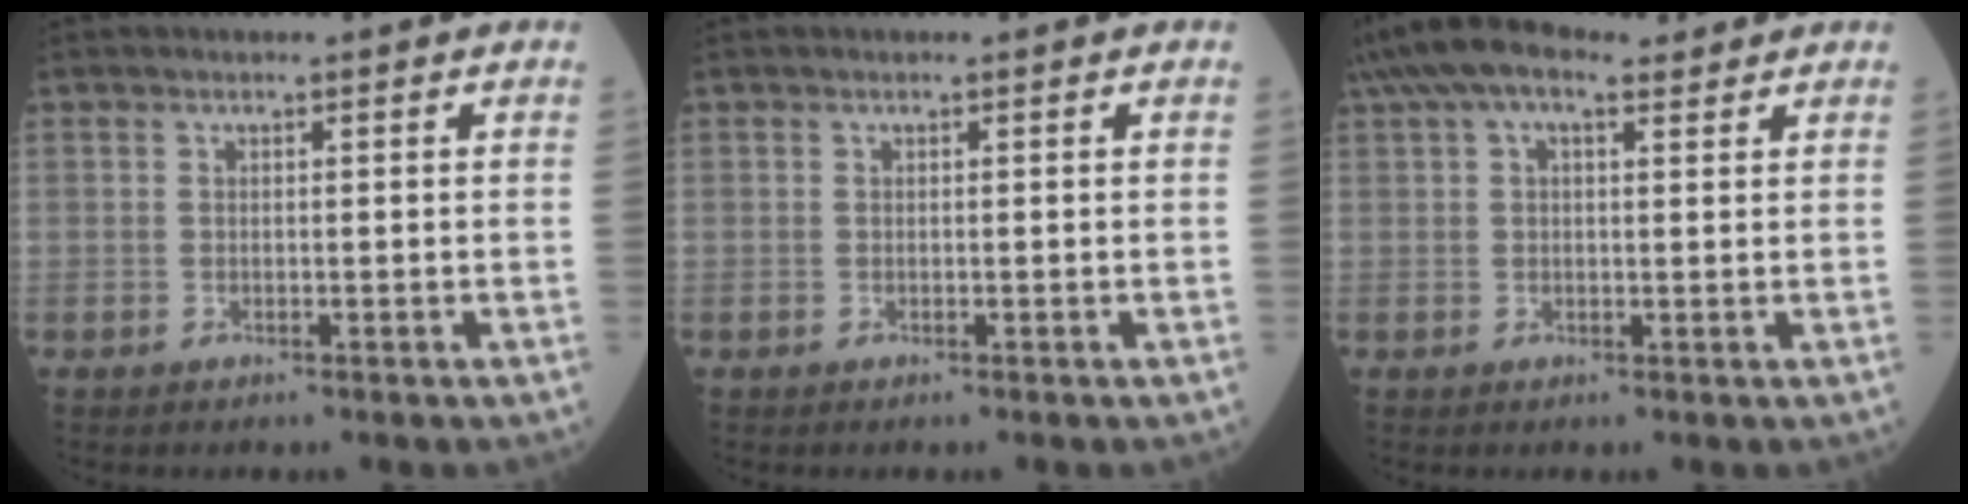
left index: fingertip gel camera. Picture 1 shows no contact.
{"total": 0.0}
{"total": 8.9, "force": [5.9, 3.5, 5.7], "torque": [-0.117, 0.049, 0.102]}